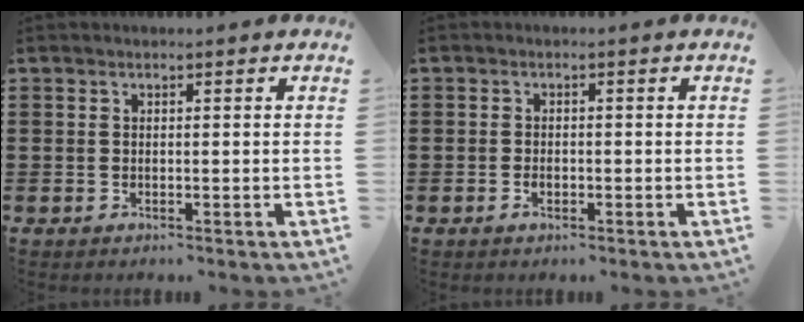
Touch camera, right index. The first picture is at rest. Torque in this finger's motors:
{"motor_torque": [0.96, 1.18, 0.00, 0.00]}